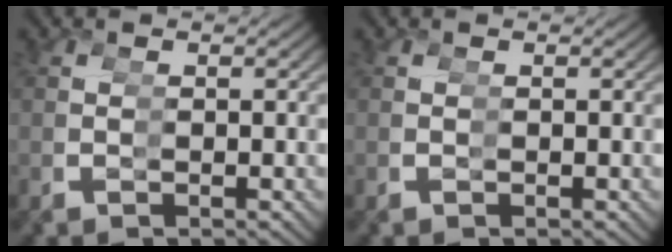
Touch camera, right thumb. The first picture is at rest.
{"total": 0.0}